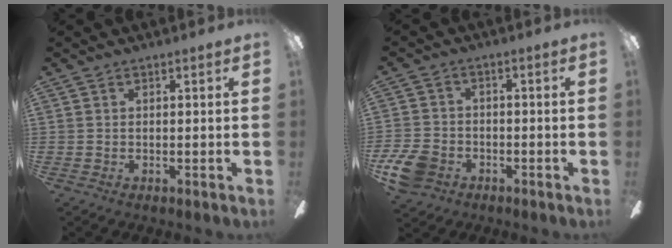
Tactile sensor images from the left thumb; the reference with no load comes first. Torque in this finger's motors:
{"motor_torque": [-0.35, 0.64, 0.12, -0.14, 0.03]}